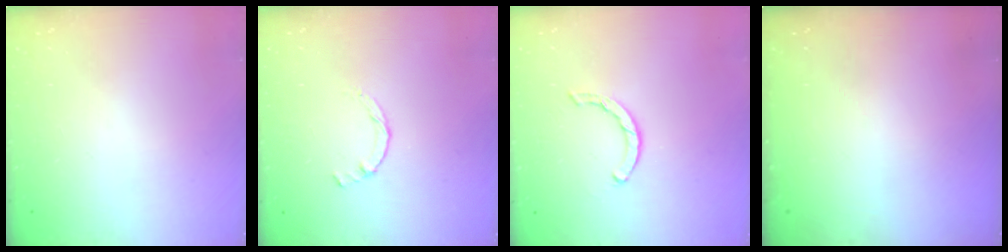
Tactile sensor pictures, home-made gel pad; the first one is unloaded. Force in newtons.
{"total": 0.0}
{"total": 2.0, "press": 2.0, "slide": 0.2}
{"total": 0.0}